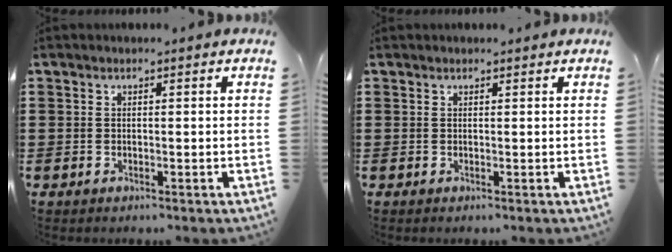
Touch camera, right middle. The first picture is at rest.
{"total": 0.0}